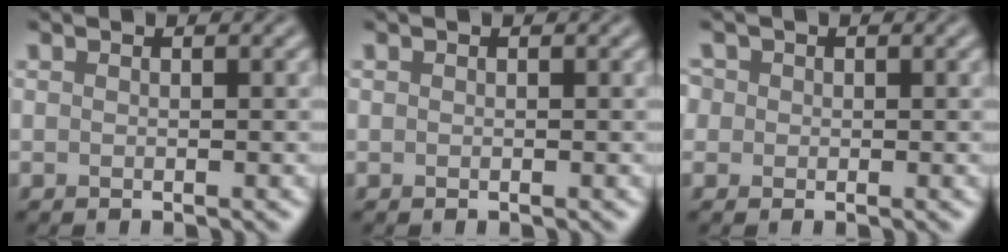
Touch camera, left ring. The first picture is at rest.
{"total": 0.0}
{"total": 2.4, "force": [0.8, 2.0, 0.9], "torque": [-0.012, 0.014, 0.002]}